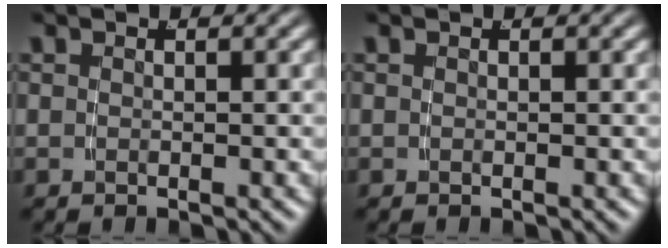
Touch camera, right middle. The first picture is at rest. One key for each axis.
{"total": 0.0}